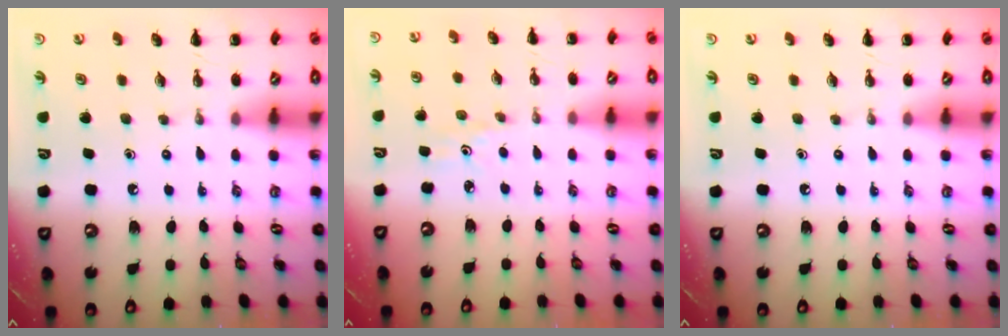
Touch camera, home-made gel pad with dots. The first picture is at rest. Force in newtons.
{"total": 1.7, "press": 1.7, "slide": 0.4}
{"total": 0.0}